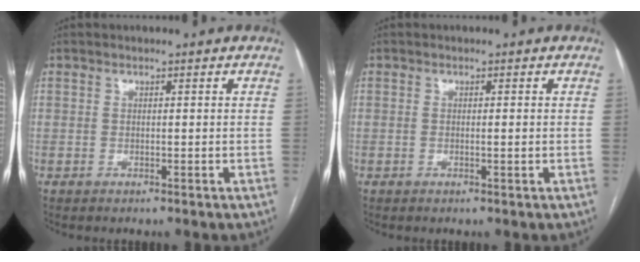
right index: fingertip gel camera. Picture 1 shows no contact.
{"total": 0.7, "force": [-0.1, 0.0, 0.7], "torque": [-0.014, 0.000, -0.001]}